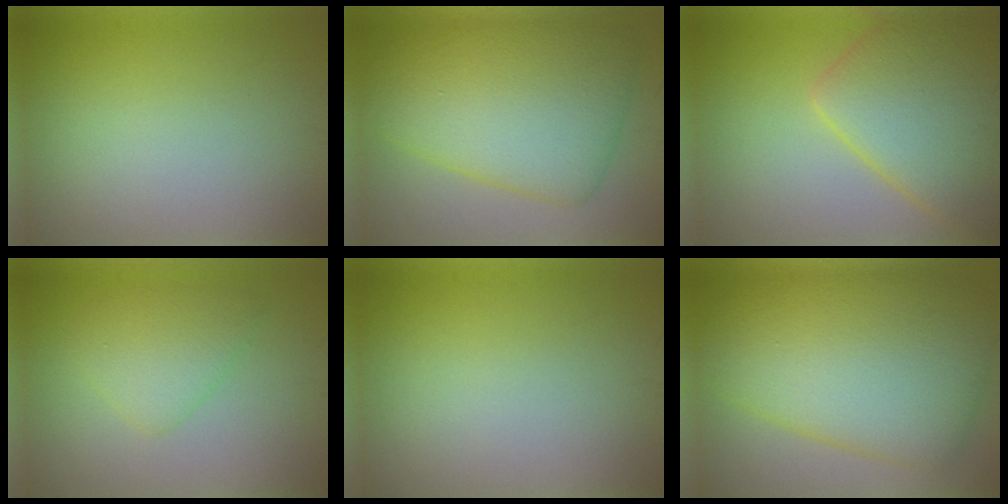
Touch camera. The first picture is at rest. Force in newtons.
{"total": 10.2, "press": 10.1, "slide": 0.3}
{"total": 9.5, "press": 9.4, "slide": 0.4}
{"total": 3.2, "press": 3.2, "slide": 0.1}
{"total": 0.0}
{"total": 12.1, "press": 12.1, "slide": 0.3}